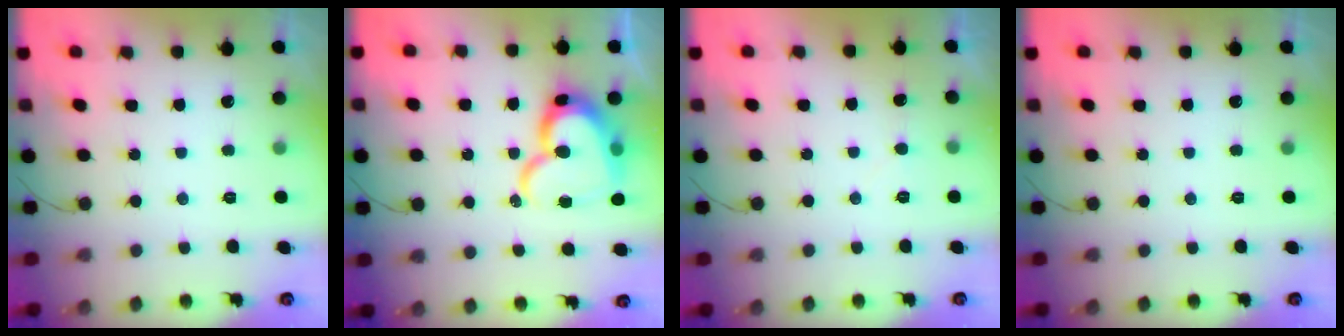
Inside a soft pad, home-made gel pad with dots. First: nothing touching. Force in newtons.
{"total": 18.8, "press": 18.8, "slide": 1.8}
{"total": 3.9, "press": 3.9, "slide": 0.4}
{"total": 0.0}